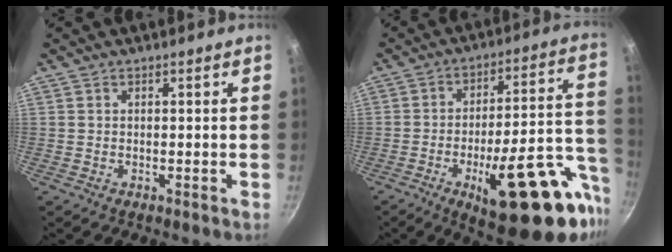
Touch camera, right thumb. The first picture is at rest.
{"total": 24.8, "force": [-9.7, 8.1, 21.4], "torque": [-0.255, 0.031, -0.132]}